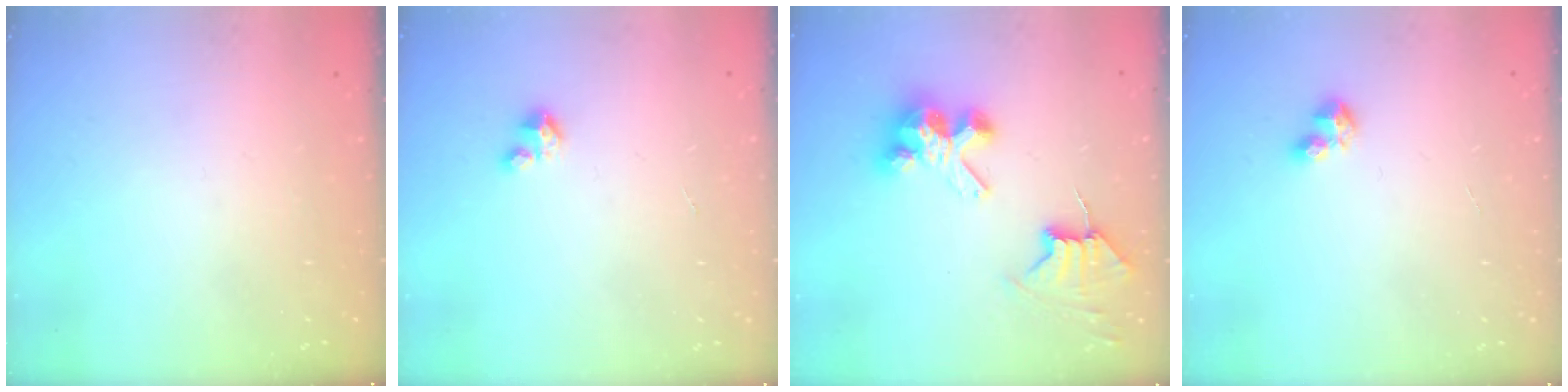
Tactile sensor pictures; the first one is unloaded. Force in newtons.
{"total": 3.0, "press": 3.0, "slide": 0.3}
{"total": 11.9, "press": 11.9, "slide": 0.9}
{"total": 3.7, "press": 3.7, "slide": 0.3}